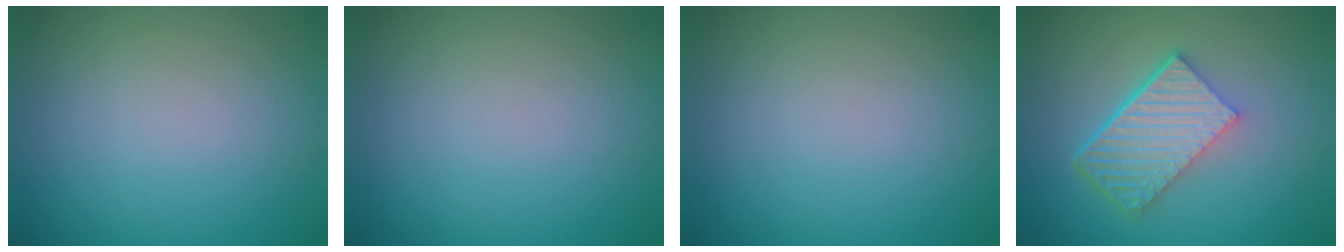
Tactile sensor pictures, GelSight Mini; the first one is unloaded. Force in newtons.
{"total": 0.0}
{"total": 0.0}
{"total": 6.0, "press": 4.1, "slide": 4.4}